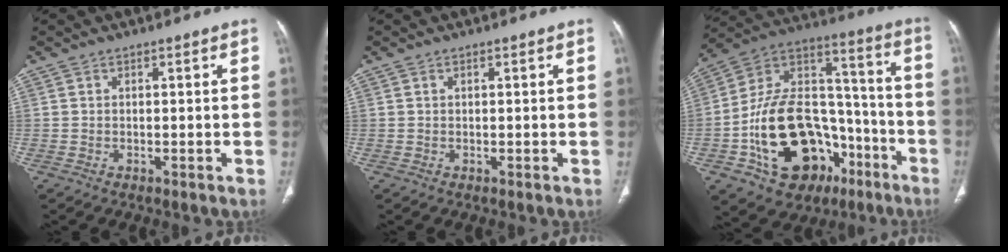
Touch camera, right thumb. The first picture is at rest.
{"total": 0.0}
{"total": 27.8, "force": [-10.5, 18.0, 18.3], "torque": [-0.309, 0.073, -0.158]}